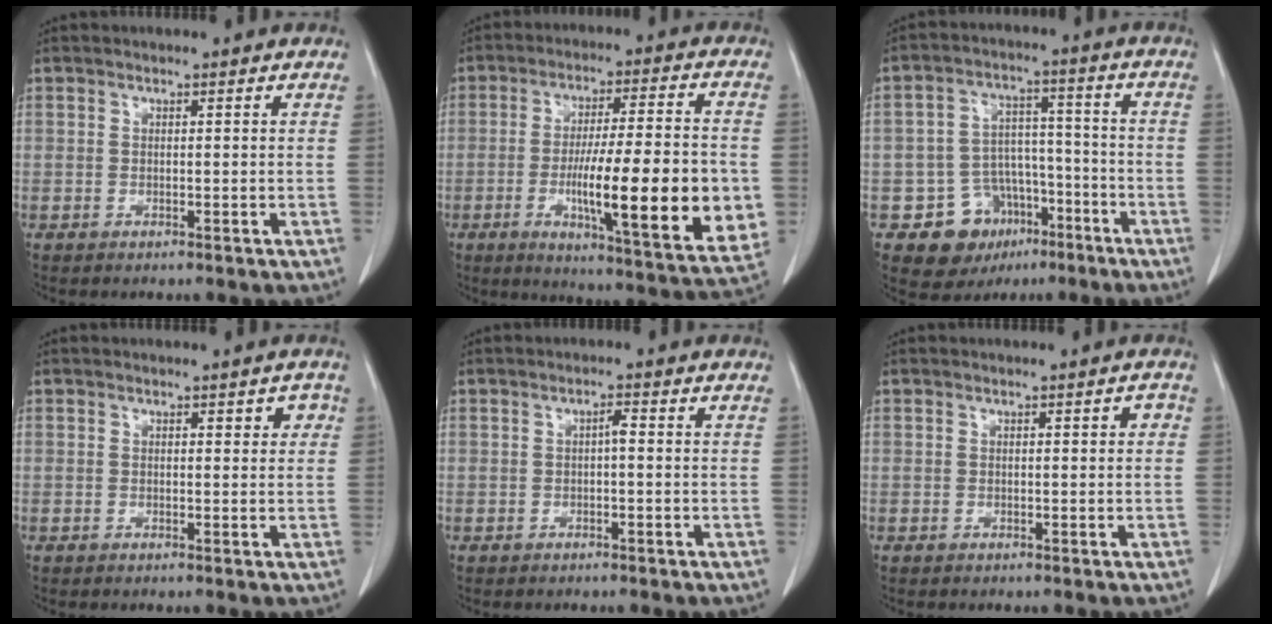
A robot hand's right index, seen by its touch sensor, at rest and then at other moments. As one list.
[{"total": 20.8, "force": [-3.8, 2.2, 20.3], "torque": [-0.271, -0.015, -0.049]}, {"total": 10.2, "force": [-5.2, 8.2, 3.3], "torque": [-0.039, 0.035, -0.068]}, {"total": 2.2, "force": [0.9, 1.1, 1.7], "torque": [-0.013, 0.006, 0.009]}, {"total": 1.3, "force": [-0.1, 0.3, 1.3], "torque": [-0.022, 0.004, -0.001]}, {"total": 1.4, "force": [0.3, 0.6, 1.2], "torque": [-0.012, 0.005, 0.003]}]